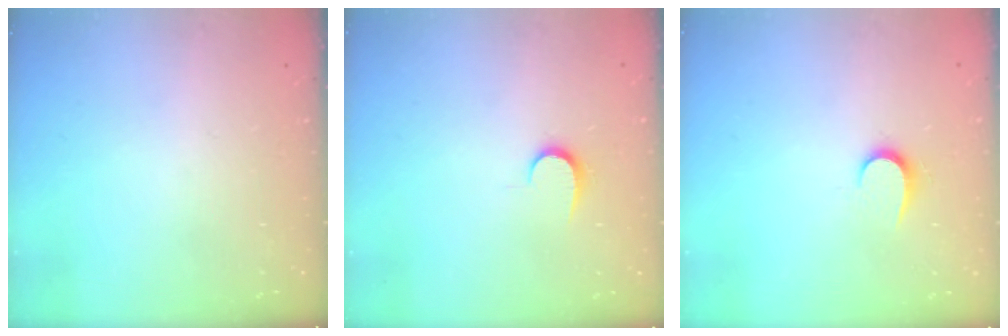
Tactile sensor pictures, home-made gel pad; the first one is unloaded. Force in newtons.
{"total": 6.8, "press": 6.7, "slide": 0.6}
{"total": 6.5, "press": 6.5, "slide": 0.7}